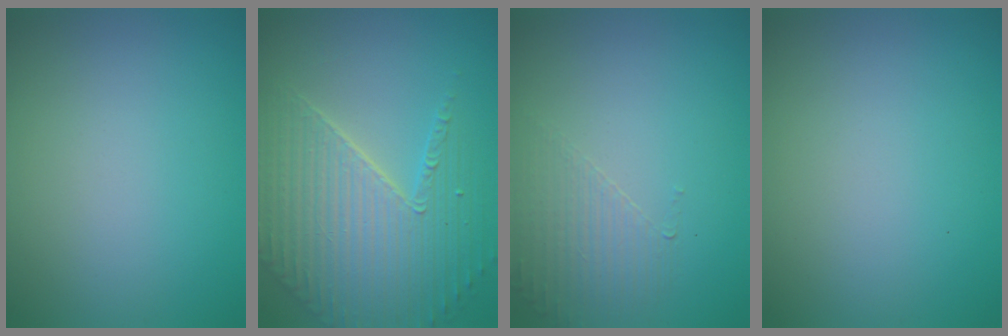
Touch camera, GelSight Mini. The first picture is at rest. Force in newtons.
{"total": 5.2, "press": 4.8, "slide": 2.1}
{"total": 1.6, "press": 0.7, "slide": 1.4}
{"total": 0.0}